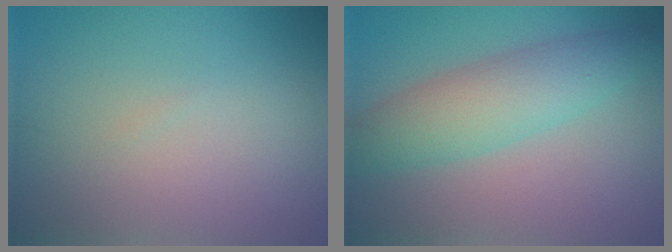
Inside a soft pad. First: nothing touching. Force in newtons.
{"total": 5.3, "press": 5.3, "slide": 0.2}